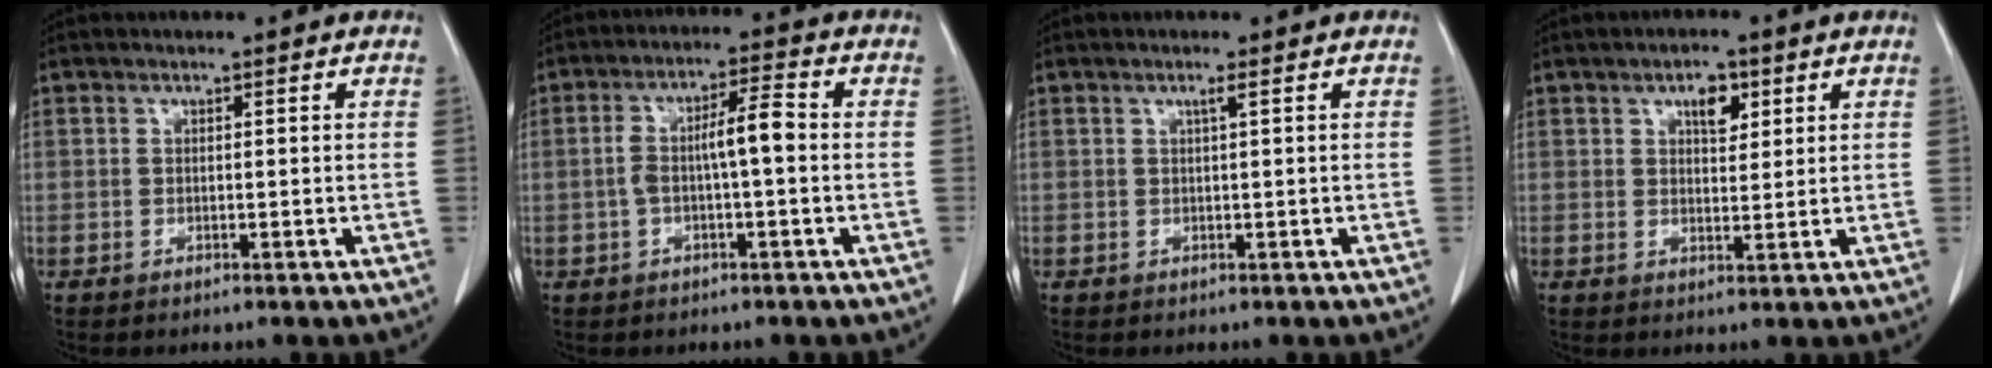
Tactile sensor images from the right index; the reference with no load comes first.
{"total": 6.3, "force": [-0.4, 1.1, 6.2], "torque": [-0.118, 0.023, -0.007]}
{"total": 0.8, "force": [0.3, -0.2, 0.7], "torque": [-0.018, -0.001, 0.010]}
{"total": 3.8, "force": [1.9, 1.9, 2.7], "torque": [-0.042, 0.002, 0.031]}